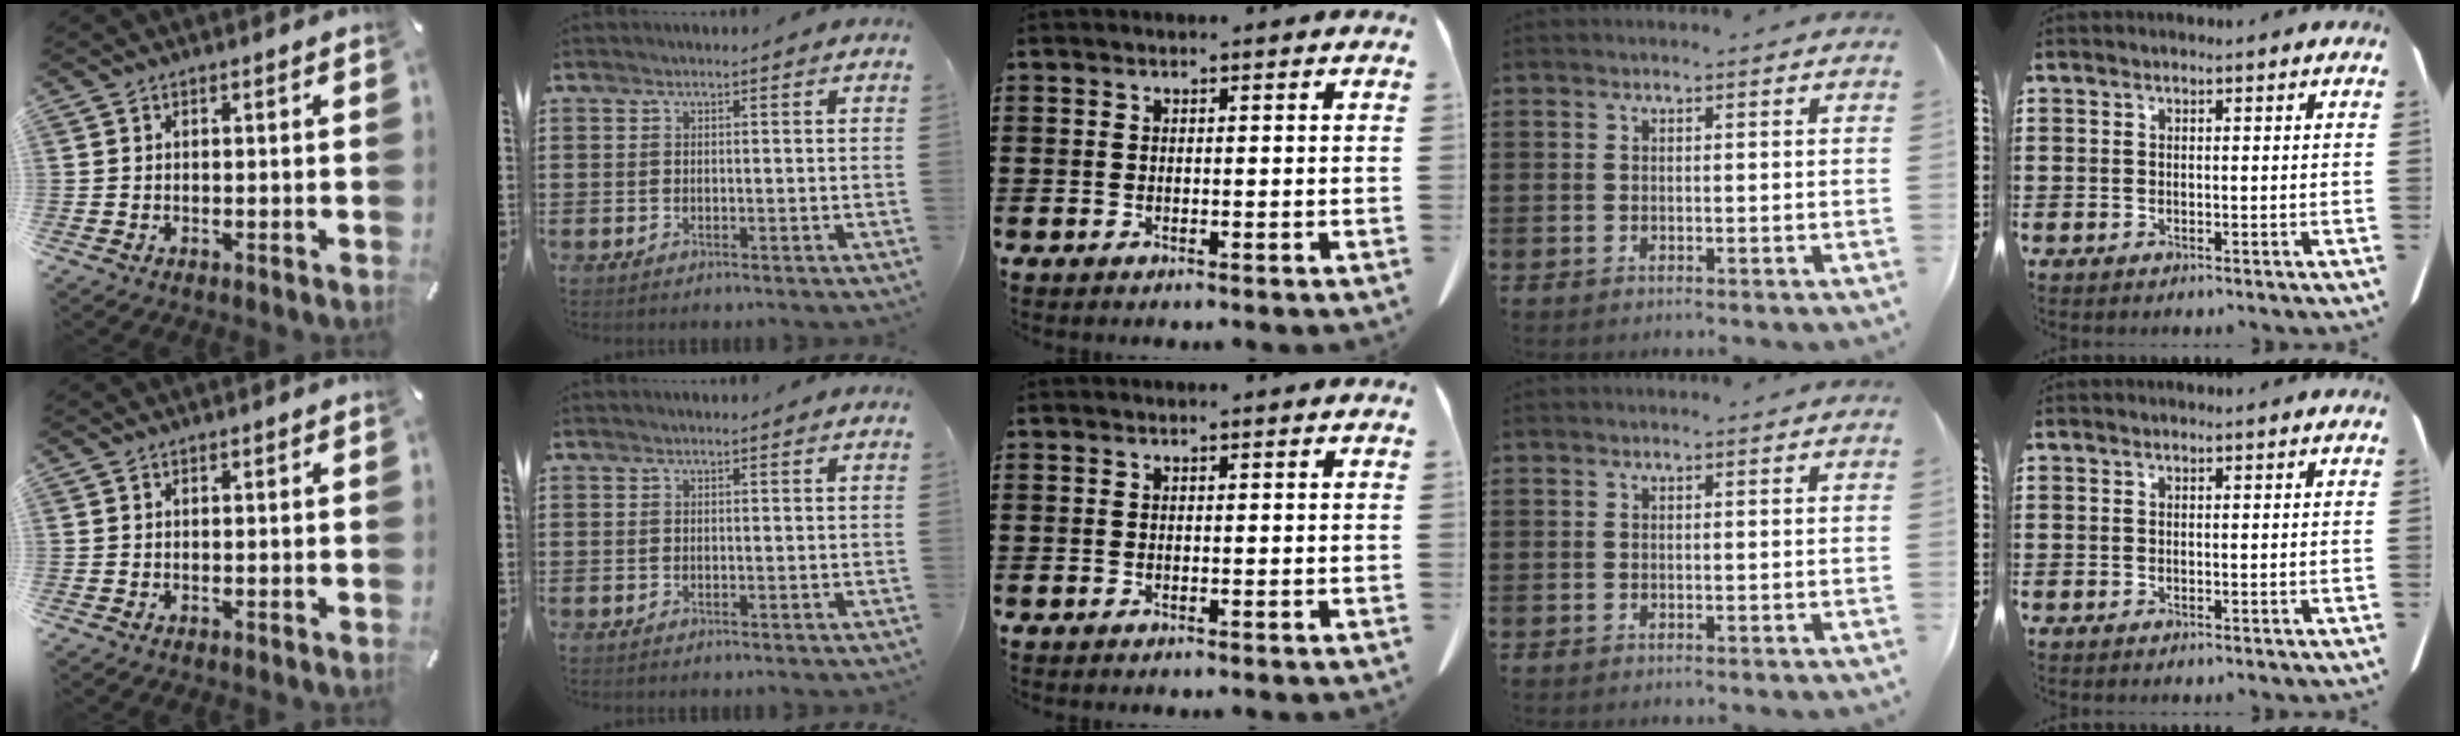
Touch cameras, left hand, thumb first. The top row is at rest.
{}